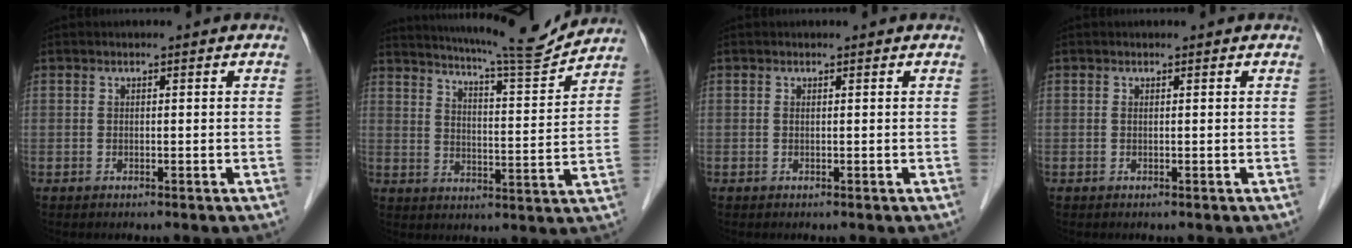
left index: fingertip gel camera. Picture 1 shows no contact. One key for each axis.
{"total": 13.9, "fx": 13.2, "fy": -0.7, "fz": 4.5, "tx": -0.079, "ty": -0.023, "tz": 0.185}
{"total": 0.0}
{"total": 0.0}